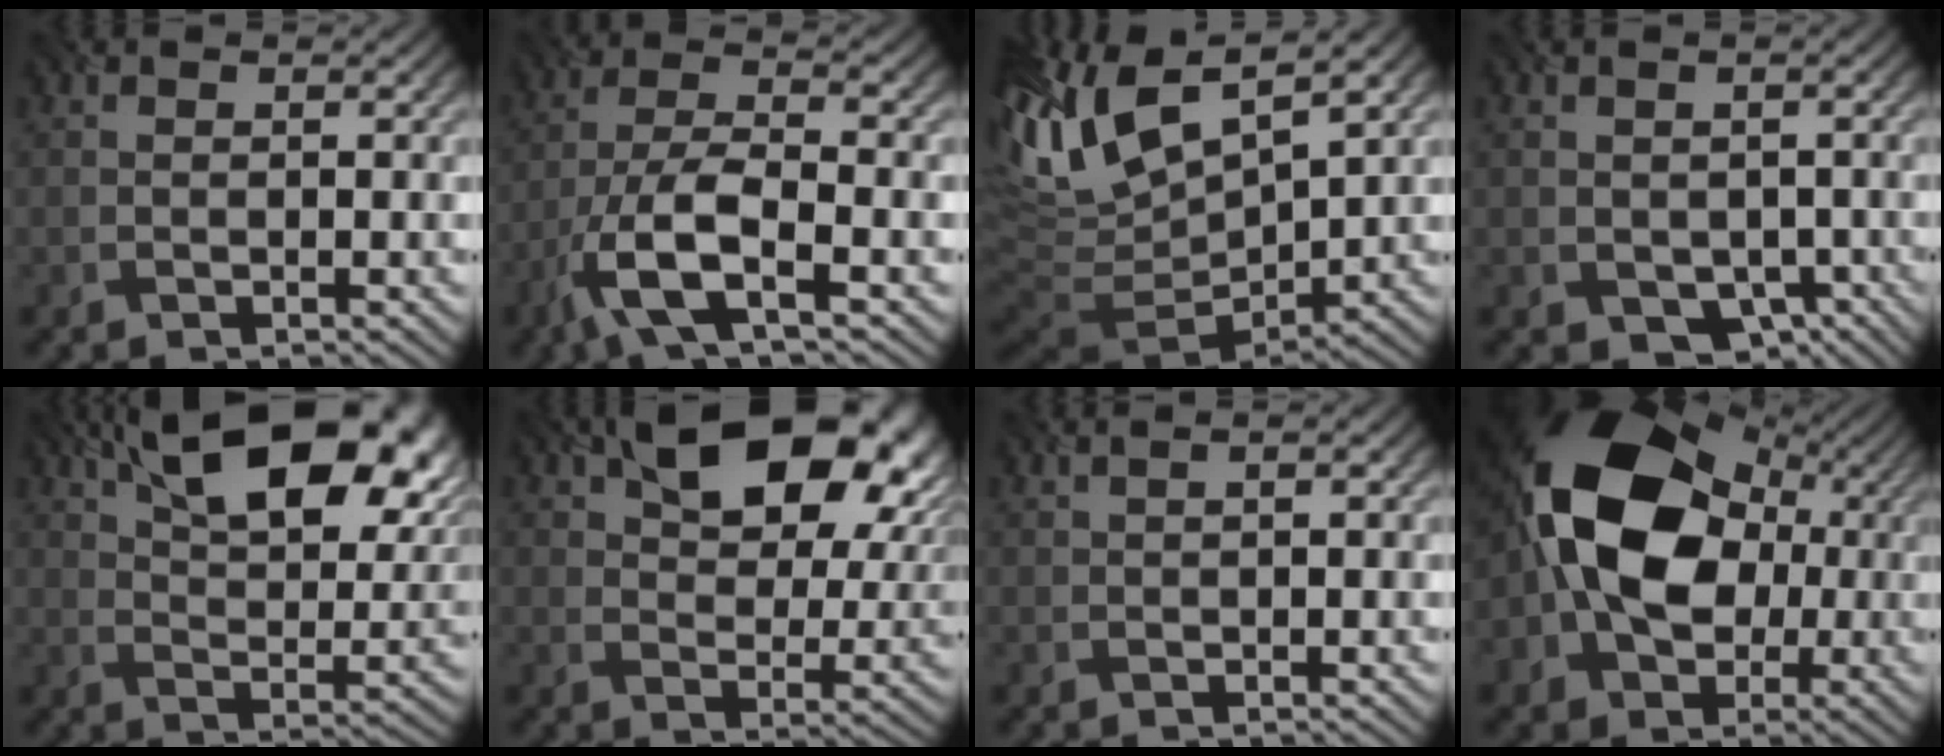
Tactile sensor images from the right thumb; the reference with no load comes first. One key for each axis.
{"total": 9.1, "fx": -4.6, "fy": 2.7, "fz": 7.3, "tx": -0.159, "ty": 0.000, "tz": -0.102}
{"total": 14.1, "fx": 5.5, "fy": 6.3, "fz": 11.4, "tx": -0.258, "ty": 0.009, "tz": 0.106}
{"total": 5.1, "fx": -1.8, "fy": 4.1, "fz": 2.4, "tx": -0.041, "ty": -0.019, "tz": -0.018}
{"total": 16.6, "fx": 8.8, "fy": 7.4, "fz": 11.9, "tx": -0.202, "ty": 0.007, "tz": 0.139}
{"total": 16.0, "fx": 7.9, "fy": 8.6, "fz": 10.9, "tx": -0.173, "ty": 0.006, "tz": 0.133}
{"total": 1.6, "fx": 1.1, "fy": 0.2, "fz": 1.1, "tx": -0.020, "ty": 0.000, "tz": 0.020}
{"total": 18.1, "fx": 0.6, "fy": 12.9, "fz": 12.6, "tx": -0.208, "ty": 0.012, "tz": -0.007}